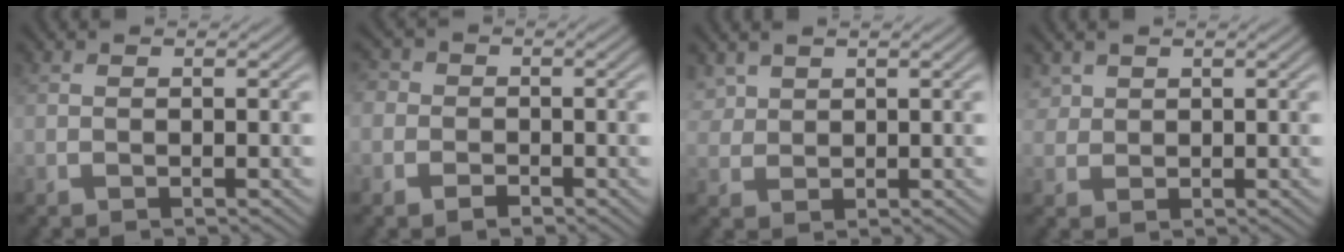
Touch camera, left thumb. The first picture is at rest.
{"total": 3.3, "force": [-0.9, 3.0, 1.1], "torque": [-0.009, 0.002, -0.042]}
{"total": 3.0, "force": [1.7, 2.0, 1.2], "torque": [-0.037, 0.002, 0.039]}
{"total": 2.5, "force": [1.3, 2.0, 0.8], "torque": [-0.026, -0.001, 0.027]}